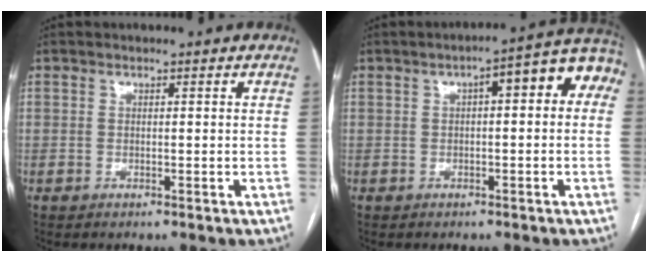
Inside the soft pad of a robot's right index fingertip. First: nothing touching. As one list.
[{"total": 9.7, "force": [2.2, 2.8, 9.0], "torque": [-0.114, 0.044, 0.021]}]